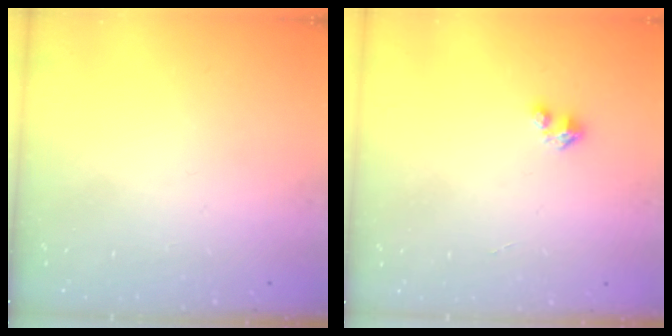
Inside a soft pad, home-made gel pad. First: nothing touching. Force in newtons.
{"total": 1.4, "press": 1.4, "slide": 0.2}